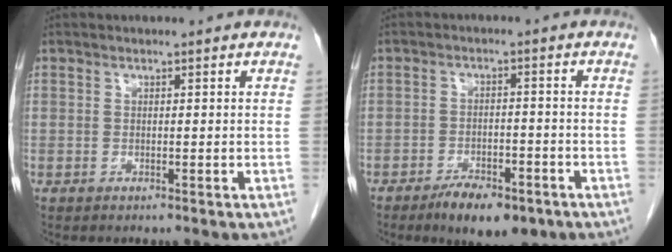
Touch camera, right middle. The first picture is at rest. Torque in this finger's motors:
{"motor_torque": [0.66, -0.53, 0.26, 0.06]}